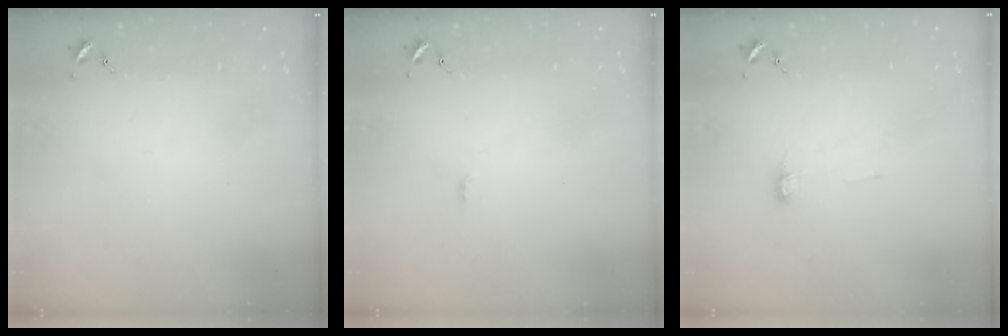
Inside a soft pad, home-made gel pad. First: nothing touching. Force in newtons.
{"total": 2.8, "press": 2.8, "slide": 0.2}
{"total": 5.1, "press": 5.0, "slide": 0.6}